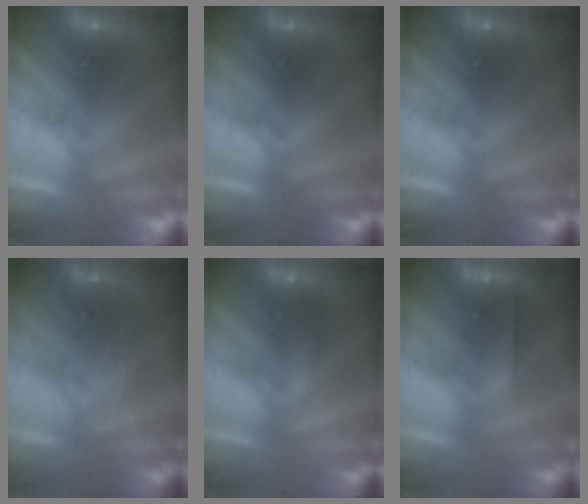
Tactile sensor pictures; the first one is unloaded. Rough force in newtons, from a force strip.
{"total": 0.0}
{"total": 0.0}
{"total": 1.2}
{"total": 4.4}
{"total": 2.6}